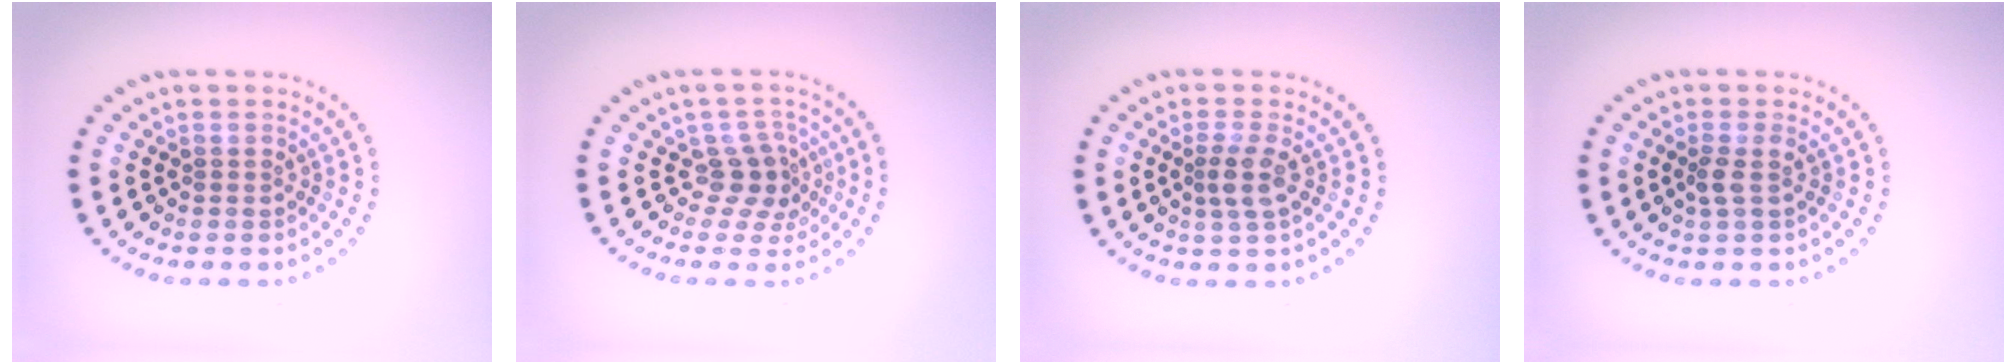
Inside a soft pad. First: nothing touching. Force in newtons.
{"total": 2.5, "press": 1.8, "slide": 1.7}
{"total": 2.1, "press": 1.7, "slide": 1.2}
{"total": 1.3, "press": 1.1, "slide": 0.6}